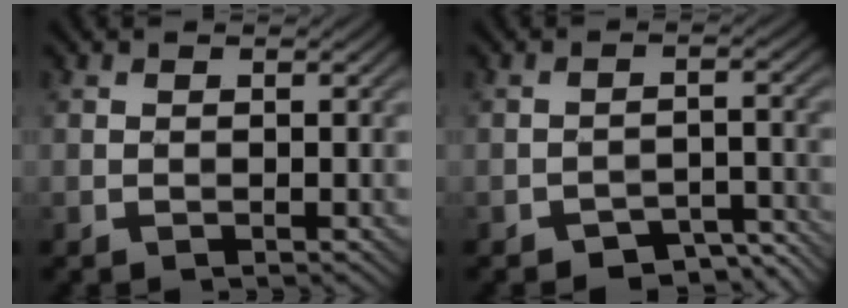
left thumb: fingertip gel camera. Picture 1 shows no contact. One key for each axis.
{"total": 4.7, "fx": -3.9, "fy": 1.8, "fz": 2.0, "tx": -0.023, "ty": 0.002, "tz": -0.058}